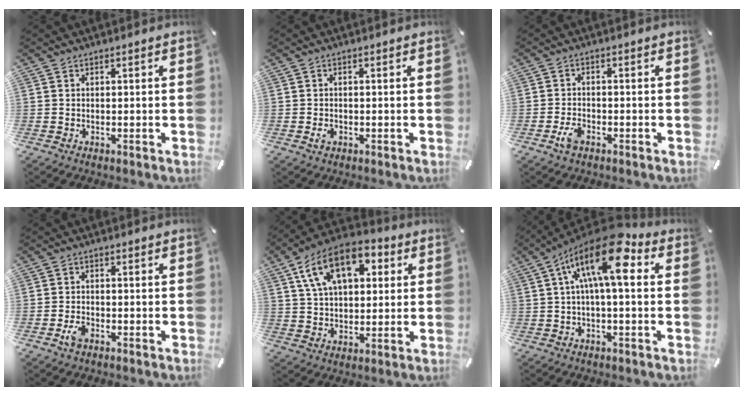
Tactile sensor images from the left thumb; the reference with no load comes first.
{"total": 1.3, "force": [-0.5, 0.9, 0.9], "torque": [-0.017, 0.001, -0.009]}
{"total": 3.4, "force": [-1.8, 1.9, 2.1], "torque": [-0.058, 0.000, -0.036]}
{"total": 2.8, "force": [-1.5, 1.6, 1.8], "torque": [-0.046, 0.000, -0.030]}
{"total": 14.8, "force": [6.4, 9.0, 9.8], "torque": [-0.177, -0.001, 0.116]}
{"total": 15.9, "force": [4.5, 5.7, 14.2], "torque": [-0.250, -0.020, 0.073]}